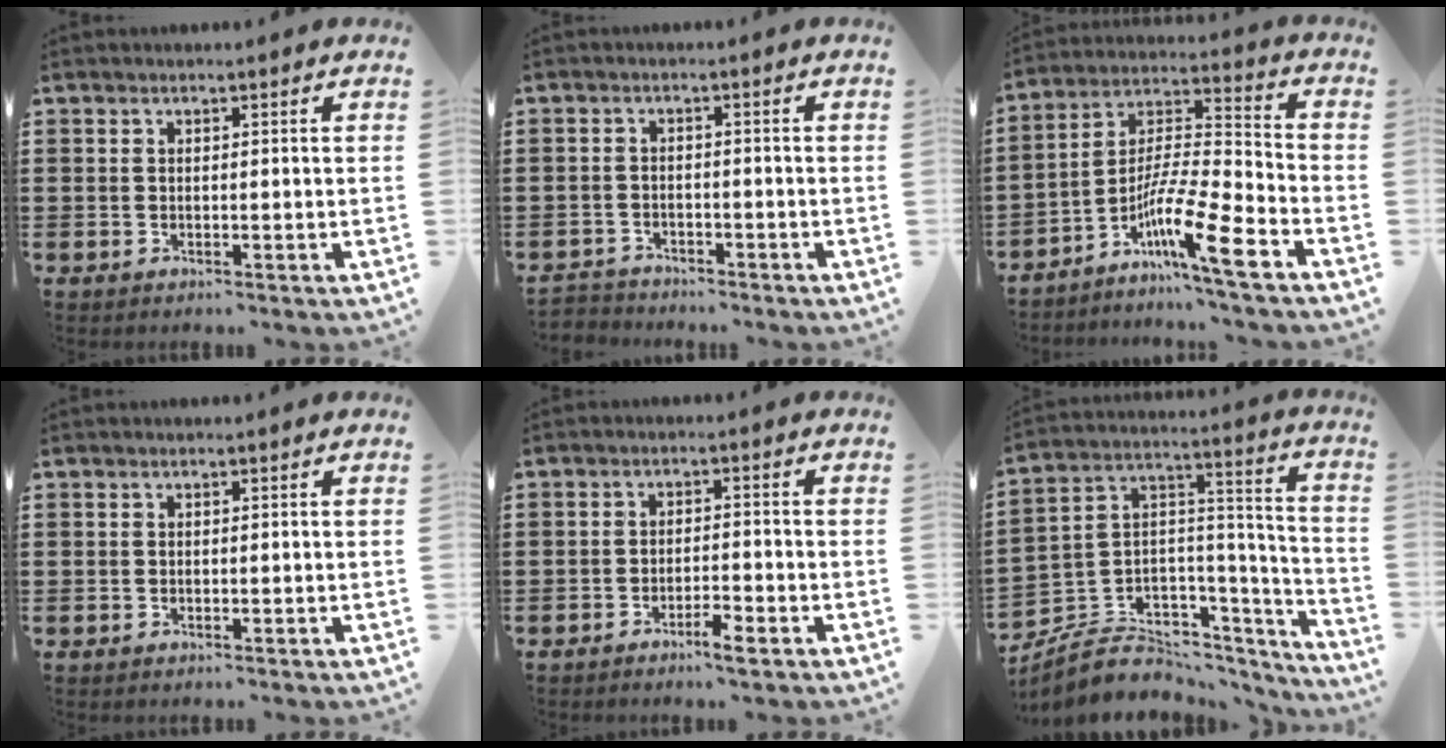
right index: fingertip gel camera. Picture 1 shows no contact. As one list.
[{"total": 2.2, "force": [-2.1, 0.5, -0.2], "torque": [-0.003, 0.002, -0.048]}, {"total": 11.9, "force": [-7.1, 1.4, 9.4], "torque": [-0.179, -0.005, -0.136]}, {"total": 0.0}, {"total": 2.9, "force": [-2.4, 0.3, 1.6], "torque": [-0.028, 0.005, -0.046]}, {"total": 5.8, "force": [-3.6, 4.4, 1.2], "torque": [-0.047, -0.014, -0.066]}]